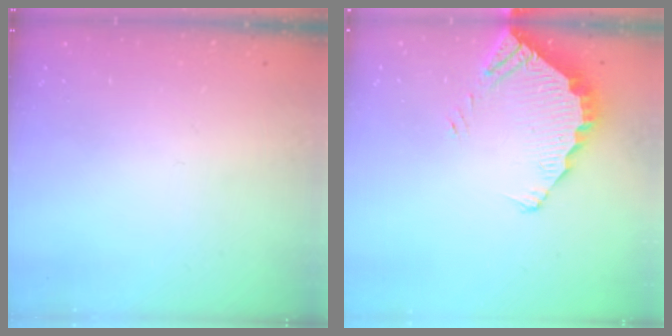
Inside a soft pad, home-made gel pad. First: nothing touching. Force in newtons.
{"total": 3.8, "press": 3.8, "slide": 0.2}